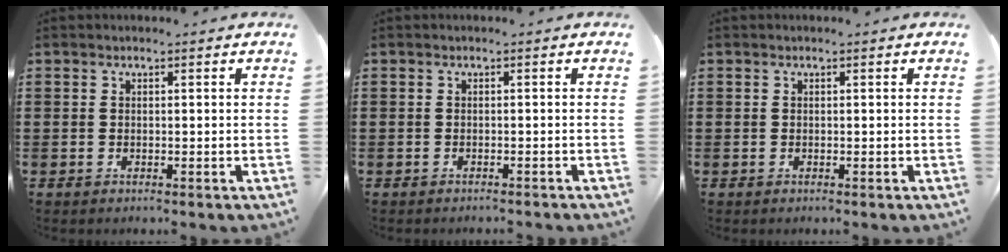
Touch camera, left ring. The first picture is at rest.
{"total": 0.5, "force": [-0.5, 0.0, 0.1], "torque": [-0.005, -0.001, -0.010]}
{"total": 0.0}